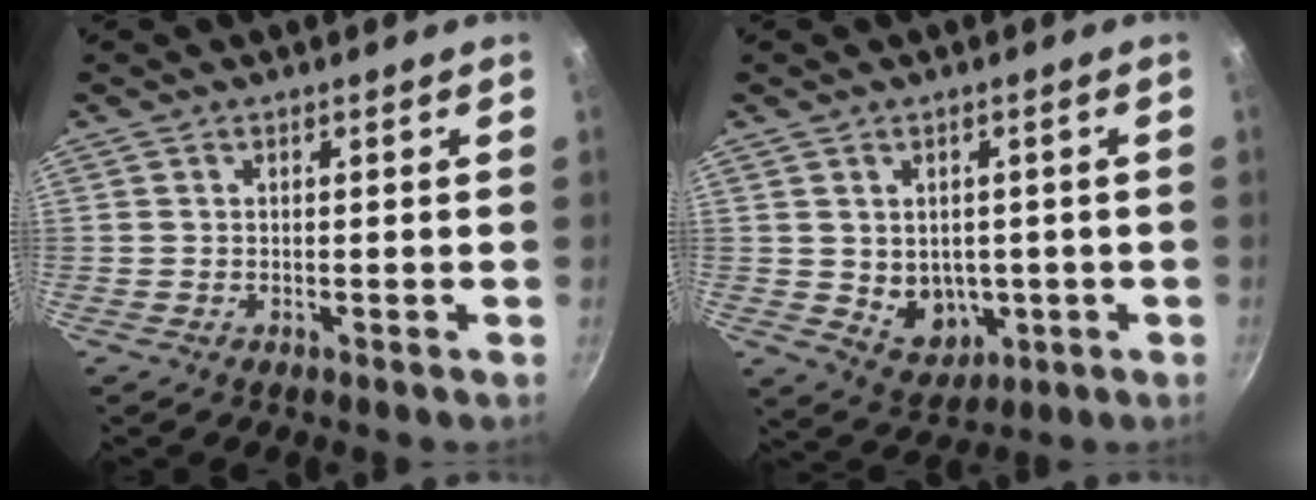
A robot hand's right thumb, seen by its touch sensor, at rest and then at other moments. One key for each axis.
{"total": 7.4, "fx": -0.4, "fy": 6.0, "fz": 4.3, "tx": -0.040, "ty": -0.010, "tz": 0.012}